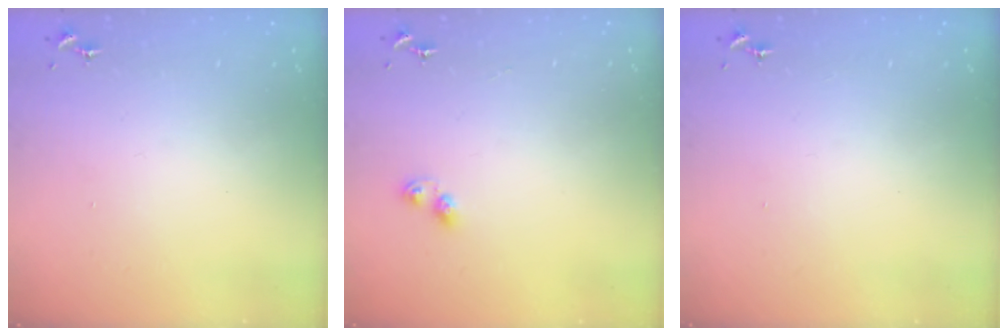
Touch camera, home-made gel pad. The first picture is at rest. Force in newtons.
{"total": 4.8, "press": 4.5, "slide": 1.7}
{"total": 0.0}